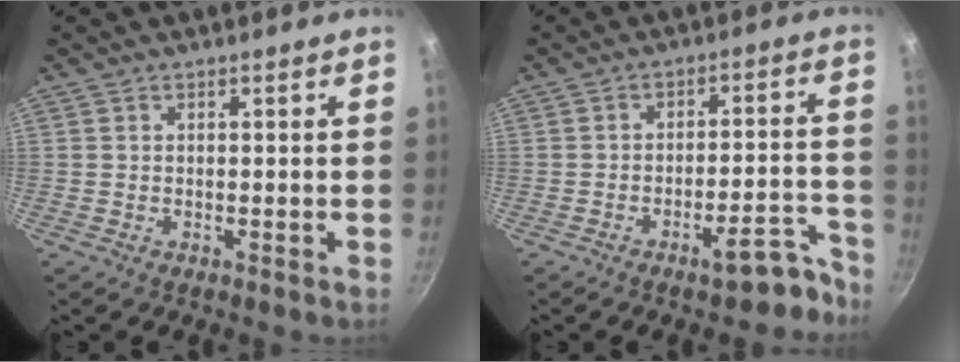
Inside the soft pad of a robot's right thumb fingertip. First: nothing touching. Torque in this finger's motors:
{"motor_torque": [1.38, 1.11, -0.17, -0.14, 0.19]}